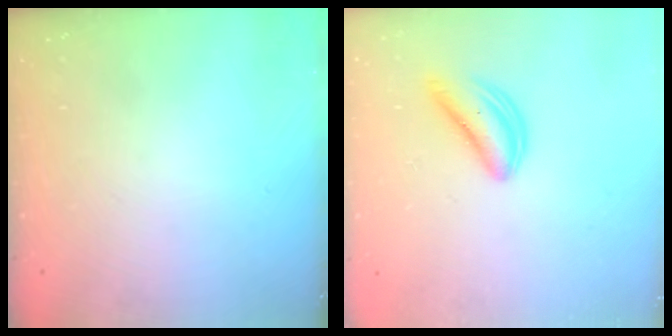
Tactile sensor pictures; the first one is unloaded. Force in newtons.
{"total": 4.5, "press": 4.5, "slide": 0.3}